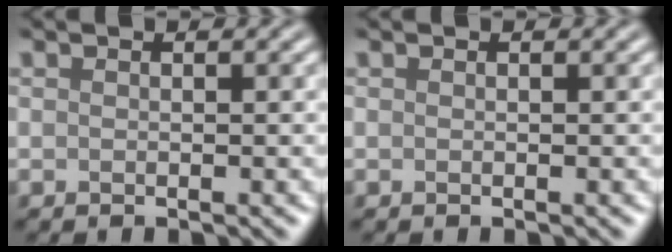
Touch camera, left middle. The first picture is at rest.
{"total": 0.0}